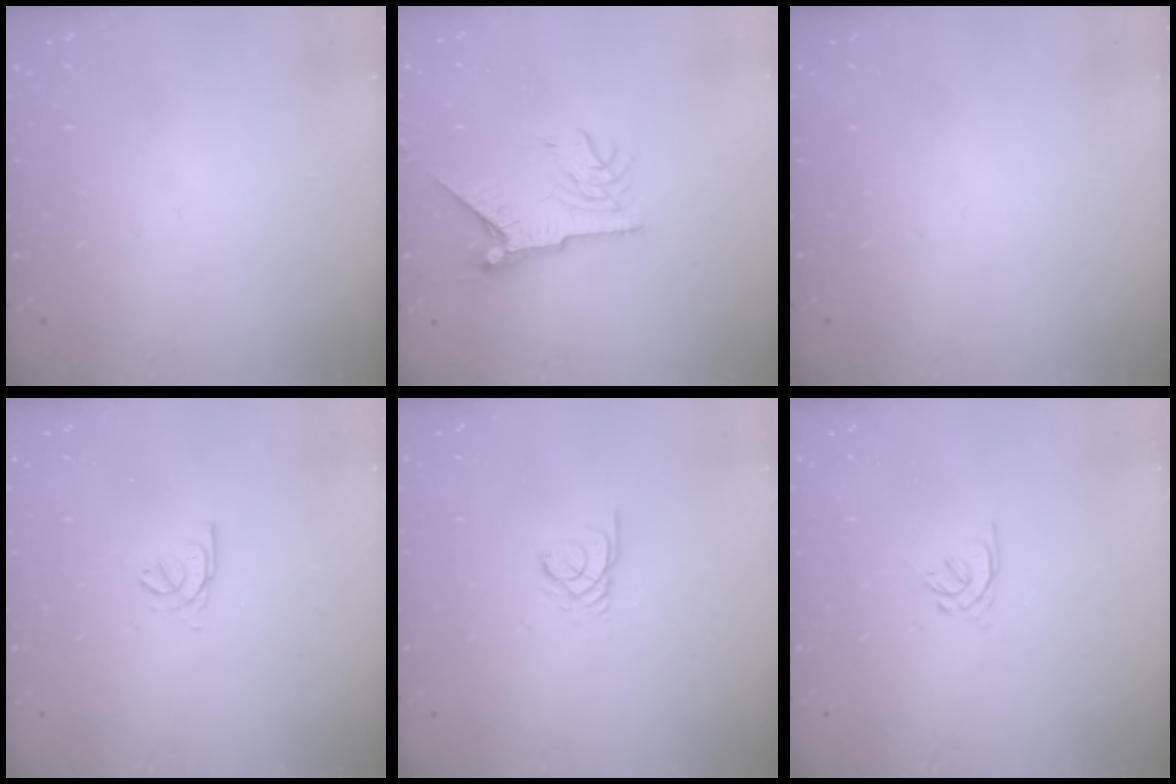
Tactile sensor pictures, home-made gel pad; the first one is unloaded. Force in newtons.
{"total": 8.4, "press": 8.4, "slide": 0.0}
{"total": 0.0}
{"total": 2.7, "press": 2.7, "slide": 0.4}
{"total": 2.4, "press": 2.4, "slide": 0.3}
{"total": 1.3, "press": 1.1, "slide": 0.6}